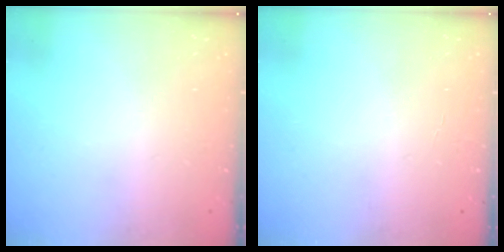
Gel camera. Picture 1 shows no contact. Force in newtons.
{"total": 2.0, "press": 2.0, "slide": 0.2}